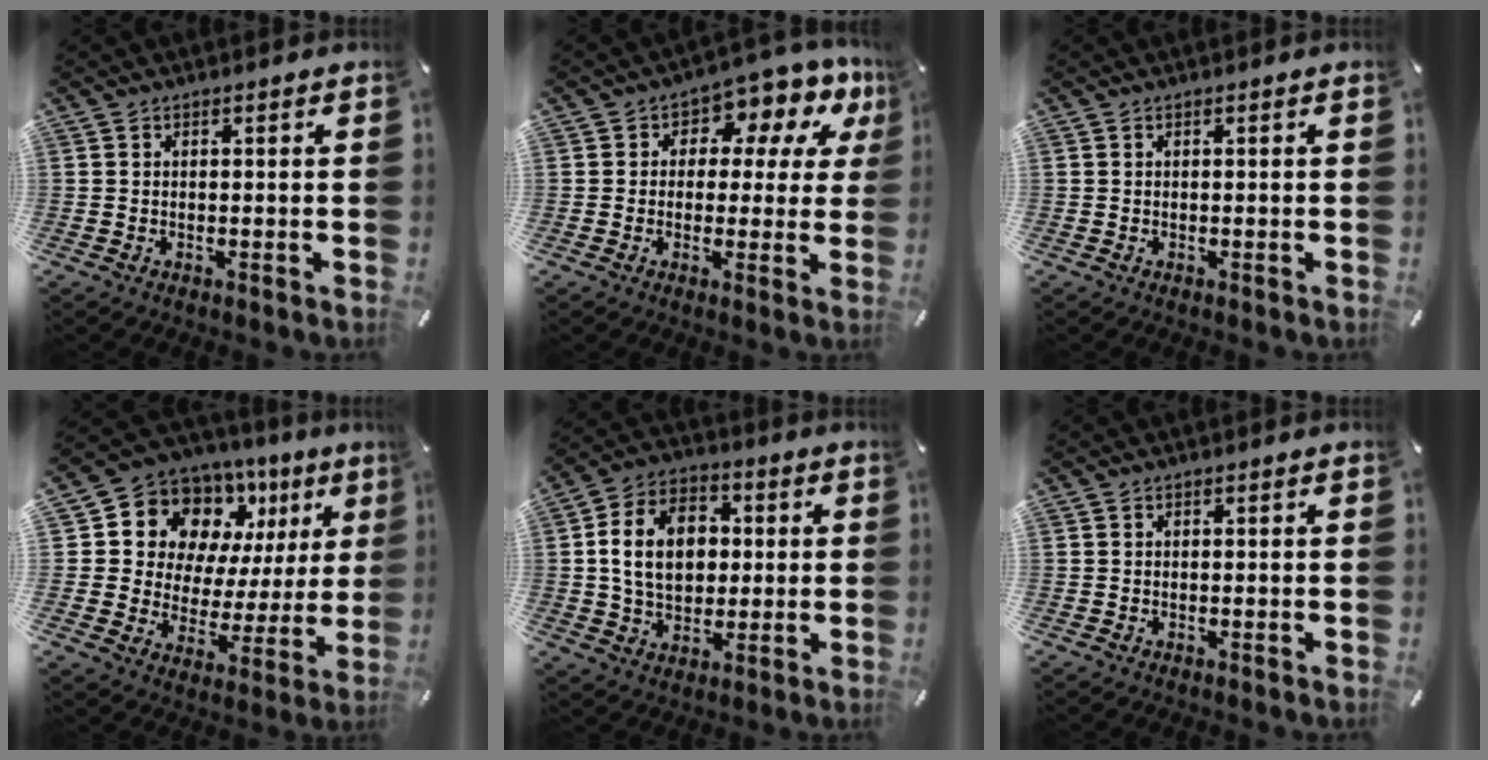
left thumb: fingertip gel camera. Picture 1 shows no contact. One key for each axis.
{"total": 8.8, "fx": 3.6, "fy": 5.8, "fz": 5.6, "tx": -0.072, "ty": -0.027, "tz": 0.061}
{"total": 0.0}
{"total": 12.5, "fx": 7.5, "fy": 9.4, "fz": 3.7, "tx": -0.066, "ty": -0.071, "tz": 0.138}
{"total": 13.6, "fx": 1.1, "fy": 10.5, "fz": 8.7, "tx": -0.175, "ty": 0.017, "tz": 0.020}
{"total": 0.0}